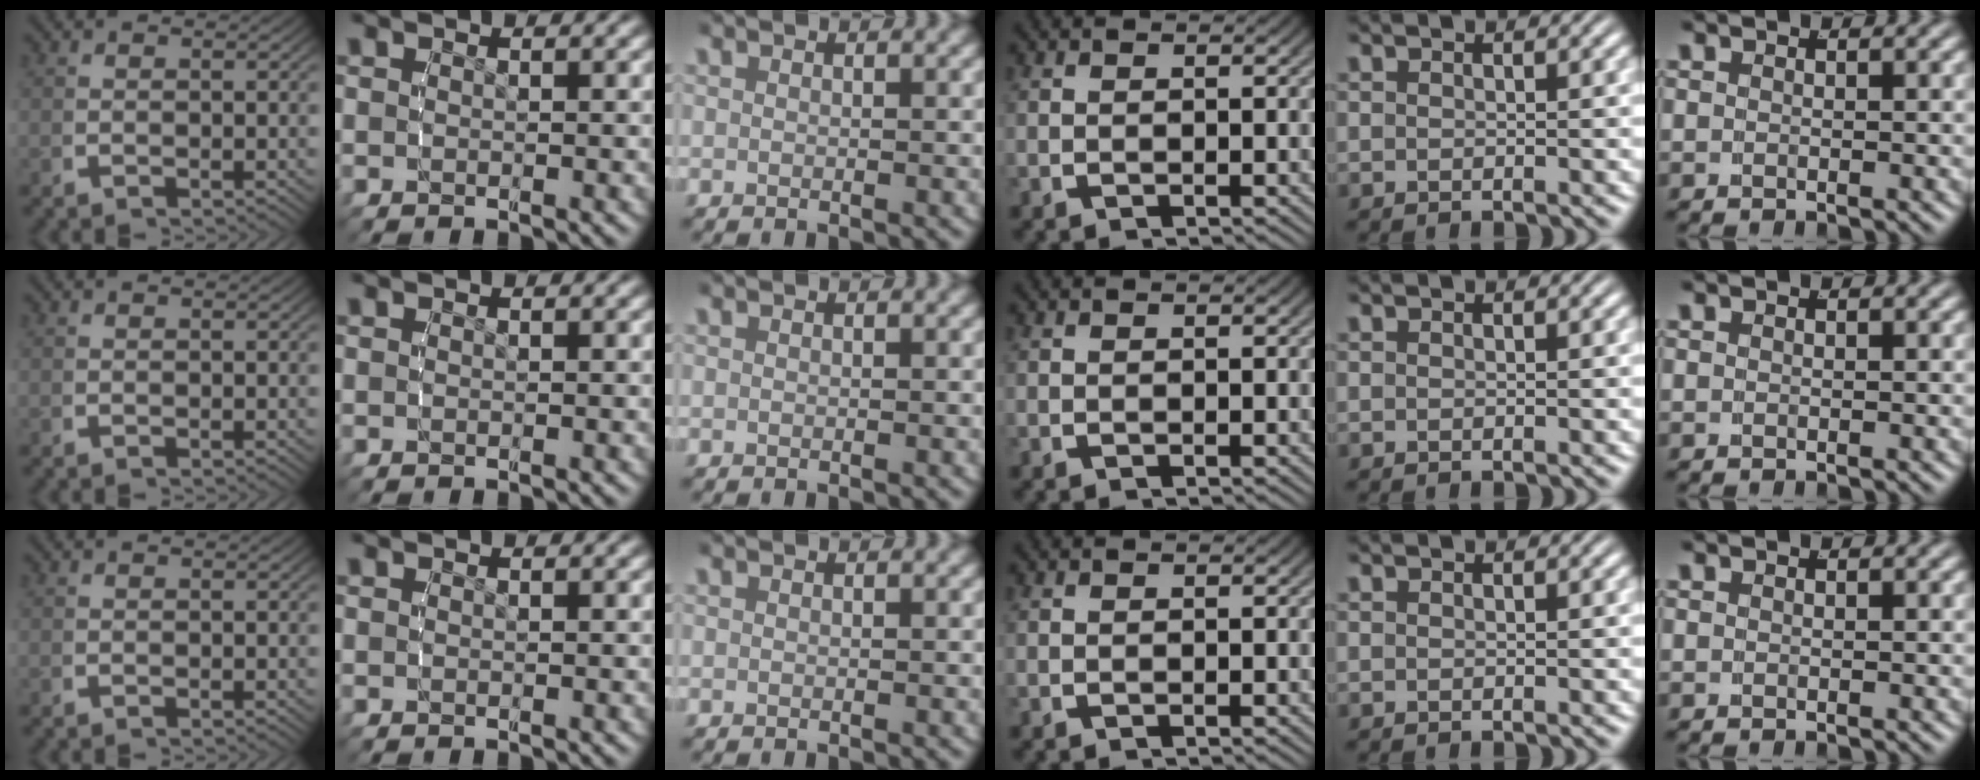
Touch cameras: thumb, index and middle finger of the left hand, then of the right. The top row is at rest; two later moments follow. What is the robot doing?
{"motion": "reach", "object": "paper"}